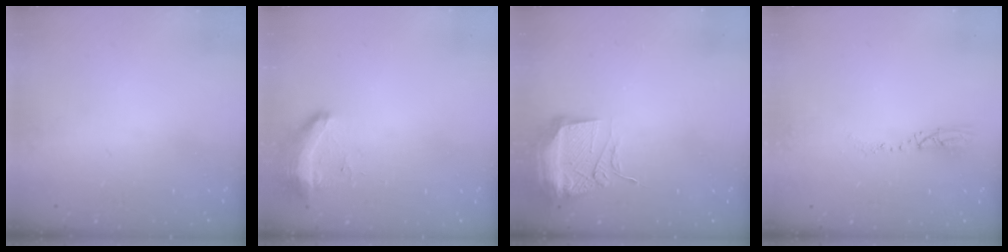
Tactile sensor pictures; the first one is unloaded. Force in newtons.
{"total": 9.1, "press": 8.9, "slide": 1.9}
{"total": 13.6, "press": 13.3, "slide": 2.8}
{"total": 3.3, "press": 3.2, "slide": 0.8}